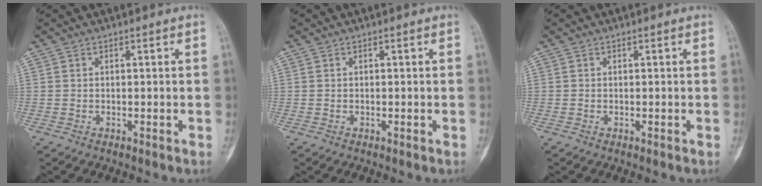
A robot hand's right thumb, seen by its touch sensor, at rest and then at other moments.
{"total": 0.0}
{"total": 0.0}